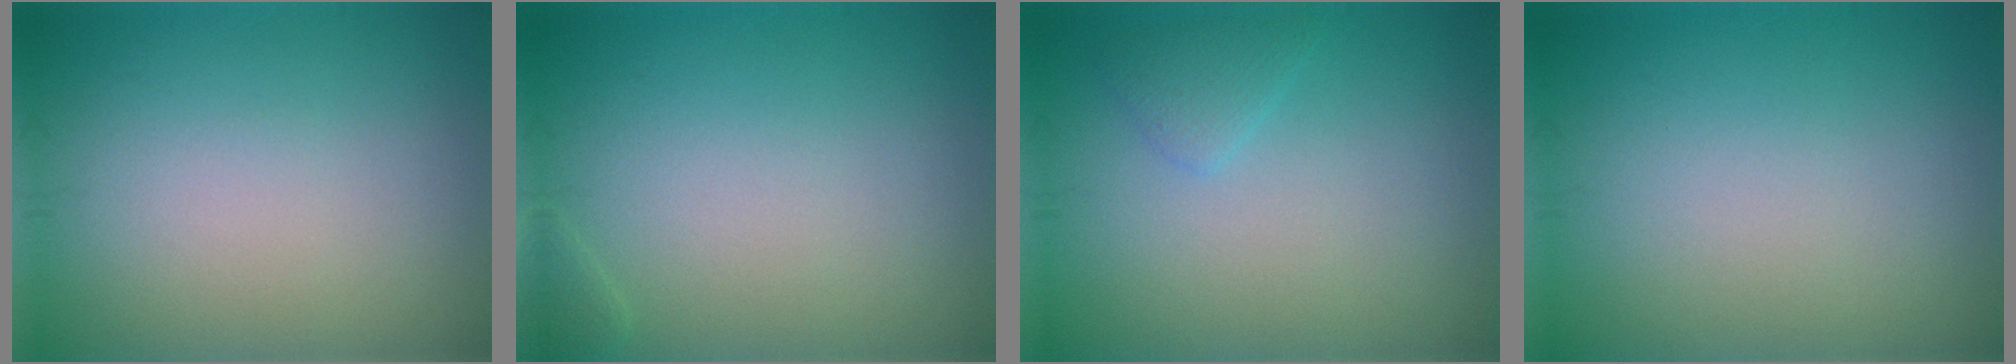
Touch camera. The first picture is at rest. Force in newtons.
{"total": 0.5, "press": 0.5, "slide": 0.1}
{"total": 1.3, "press": 1.3, "slide": 0.1}
{"total": 0.0}